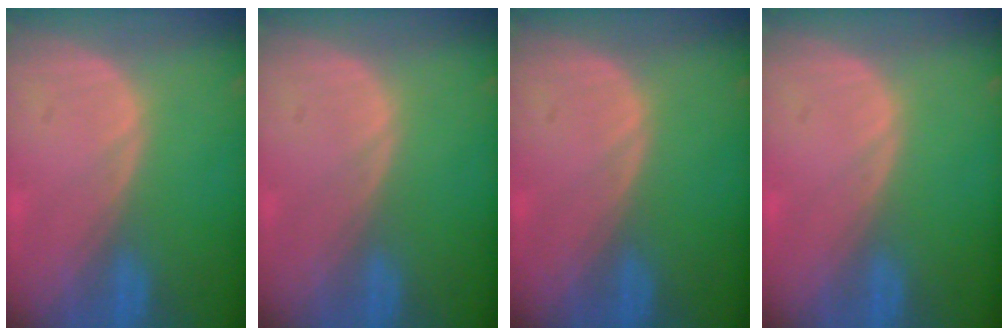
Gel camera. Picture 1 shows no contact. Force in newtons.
{"total": 0.0}
{"total": 0.0}
{"total": 0.0}